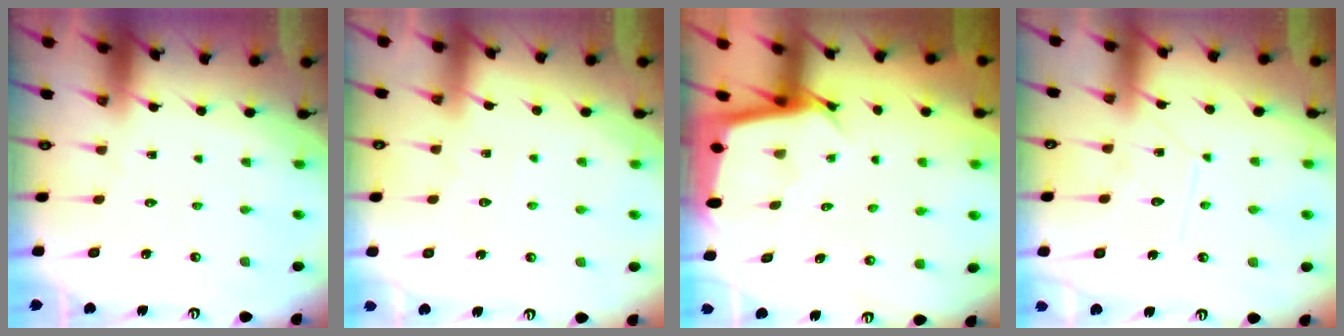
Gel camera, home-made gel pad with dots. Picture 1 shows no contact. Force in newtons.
{"total": 4.3, "press": 4.3, "slide": 0.6}
{"total": 2.9, "press": 2.9, "slide": 0.1}
{"total": 9.8, "press": 9.8, "slide": 0.8}